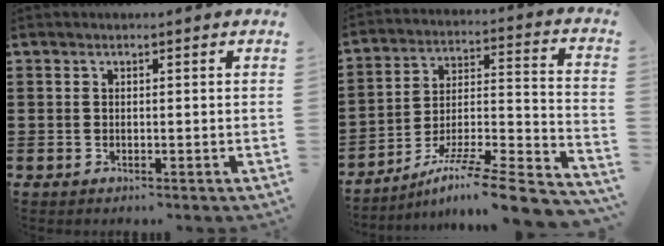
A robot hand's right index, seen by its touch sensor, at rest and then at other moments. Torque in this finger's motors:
{"motor_torque": [0.56, 0.64, 0.12, 0.01]}